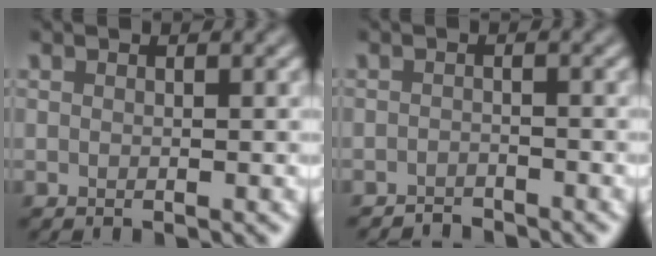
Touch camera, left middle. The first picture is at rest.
{"total": 1.4, "force": [-1.4, 0.2, 0.1], "torque": [0.000, 0.002, -0.028]}